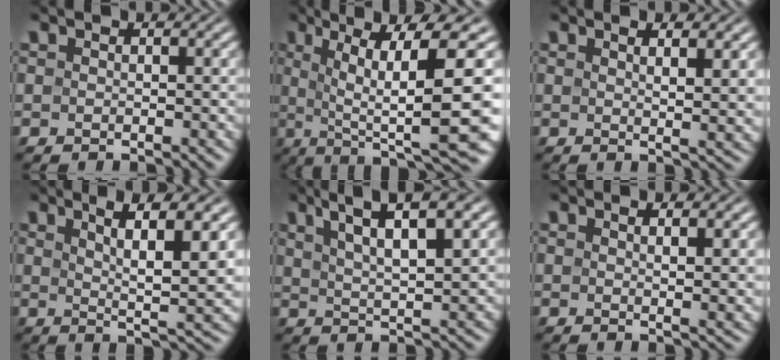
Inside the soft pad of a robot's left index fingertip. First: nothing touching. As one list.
[{"total": 13.6, "force": [1.0, 2.8, 13.2], "torque": [-0.186, 0.006, 0.033]}, {"total": 4.1, "force": [1.7, 1.0, 3.6], "torque": [-0.044, -0.001, 0.024]}, {"total": 8.1, "force": [2.9, 1.6, 7.4], "torque": [-0.103, 0.004, 0.053]}, {"total": 6.6, "force": [4.1, 1.4, 4.9], "torque": [-0.081, 0.011, 0.073]}, {"total": 3.6, "force": [1.2, 0.9, 3.3], "torque": [-0.039, 0.001, 0.019]}]